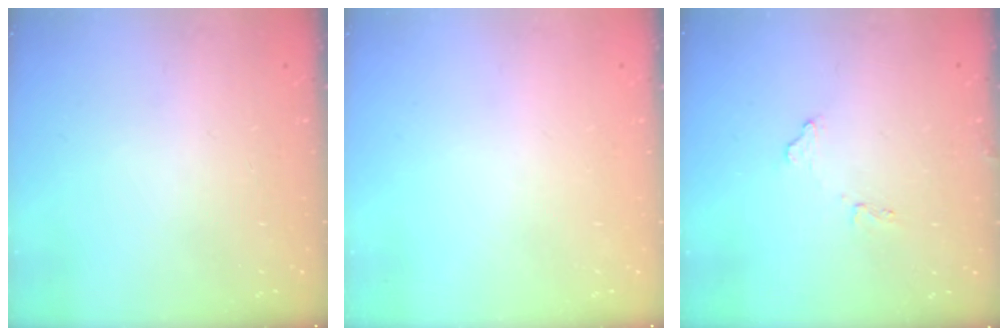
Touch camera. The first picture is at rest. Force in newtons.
{"total": 0.0}
{"total": 7.5, "press": 7.5, "slide": 0.3}